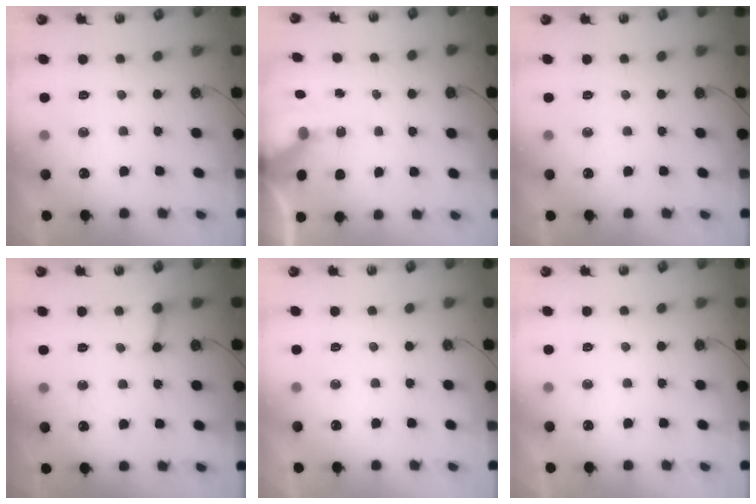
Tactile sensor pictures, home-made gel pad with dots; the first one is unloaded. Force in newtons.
{"total": 5.4, "press": 5.4, "slide": 0.7}
{"total": 0.0}
{"total": 4.5, "press": 4.4, "slide": 0.4}
{"total": 0.0}
{"total": 0.0}